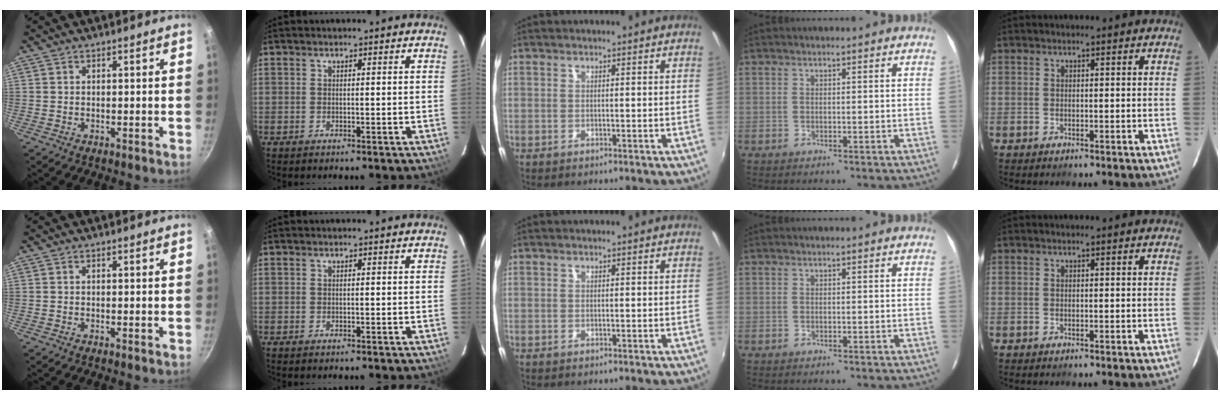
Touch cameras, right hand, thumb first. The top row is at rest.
{}